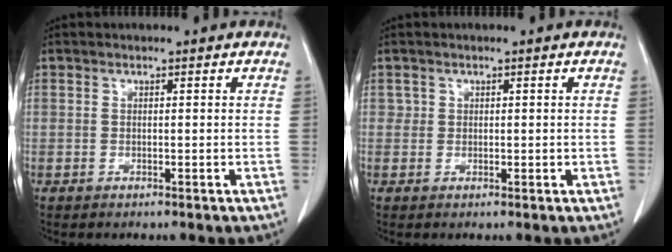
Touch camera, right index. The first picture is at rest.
{"total": 1.3, "force": [0.5, 1.2, 0.2], "torque": [0.009, 0.000, 0.005]}